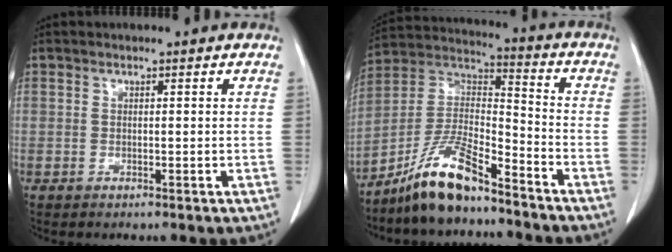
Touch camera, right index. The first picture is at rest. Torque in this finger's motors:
{"motor_torque": [0.99, -0.98, 0.39, 0.14]}